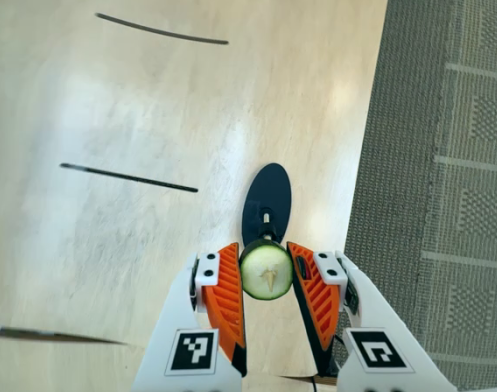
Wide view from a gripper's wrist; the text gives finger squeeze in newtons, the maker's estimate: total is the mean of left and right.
{"total": 8.5, "left": 8.4, "right": 8.6}